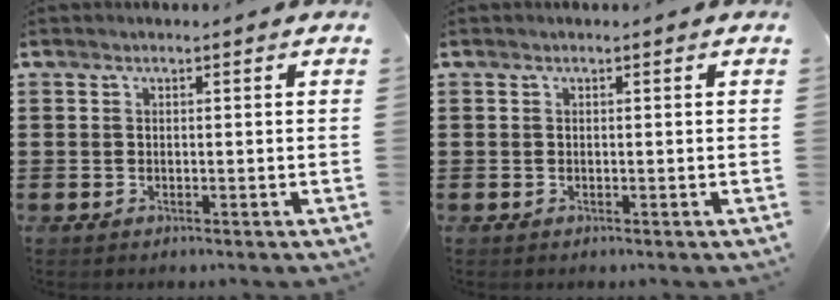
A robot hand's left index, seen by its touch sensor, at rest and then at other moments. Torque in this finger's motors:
{"motor_torque": [-0.20, 0.22, 0.00, -0.01]}